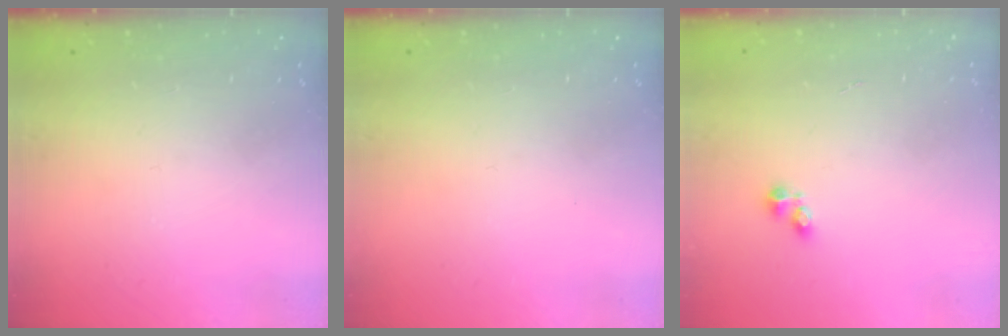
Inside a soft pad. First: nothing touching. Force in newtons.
{"total": 0.0}
{"total": 2.5, "press": 2.4, "slide": 0.3}